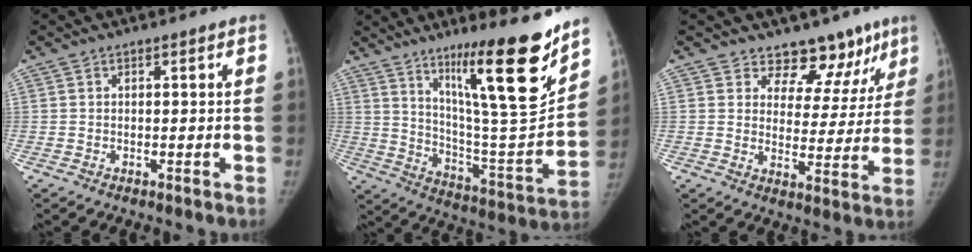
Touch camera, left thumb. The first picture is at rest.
{"total": 23.0, "force": [14.4, 3.5, 17.6], "torque": [-0.246, -0.085, 0.241]}
{"total": 11.9, "force": [9.1, 7.1, 3.1], "torque": [0.018, -0.052, 0.108]}